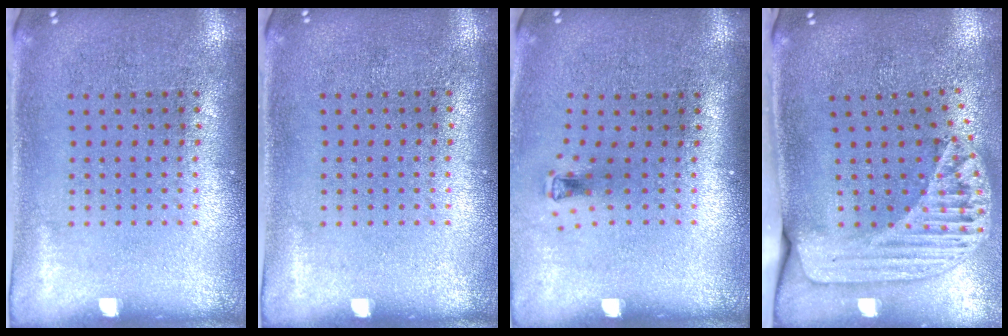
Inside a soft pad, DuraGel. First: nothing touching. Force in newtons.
{"total": 0.0}
{"total": 0.7, "press": 0.3, "slide": 0.6}
{"total": 1.8, "press": 1.5, "slide": 1.0}